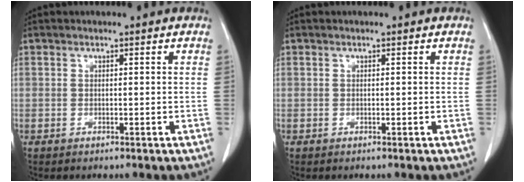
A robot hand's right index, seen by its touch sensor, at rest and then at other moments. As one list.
[{"total": 0.0}]